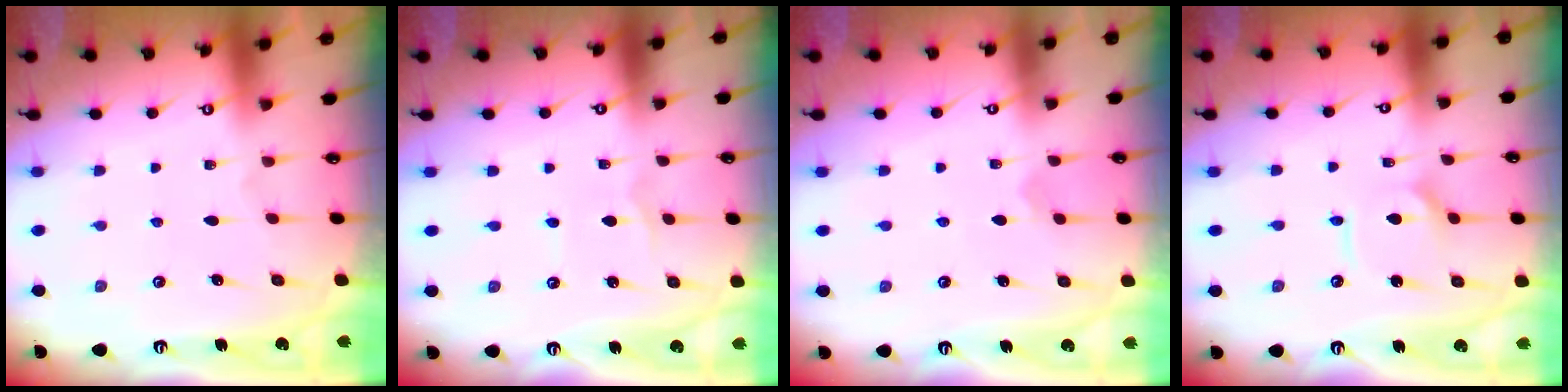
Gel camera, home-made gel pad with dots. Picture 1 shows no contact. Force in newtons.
{"total": 1.1, "press": 1.1, "slide": 0.1}
{"total": 2.8, "press": 2.8, "slide": 0.3}
{"total": 5.0, "press": 5.0, "slide": 0.5}